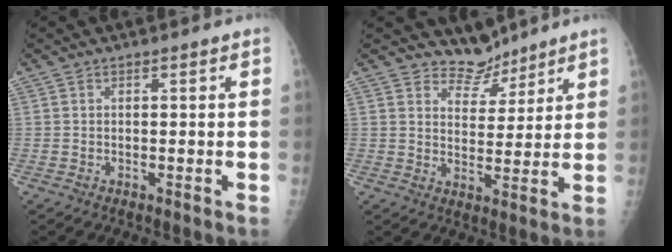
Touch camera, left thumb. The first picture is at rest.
{"total": 5.5, "force": [4.8, 2.5, -0.6], "torque": [0.039, -0.048, 0.085]}